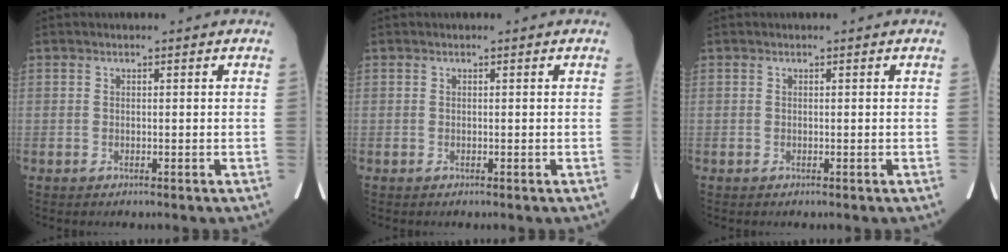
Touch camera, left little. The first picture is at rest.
{"total": 0.0}
{"total": 0.0}